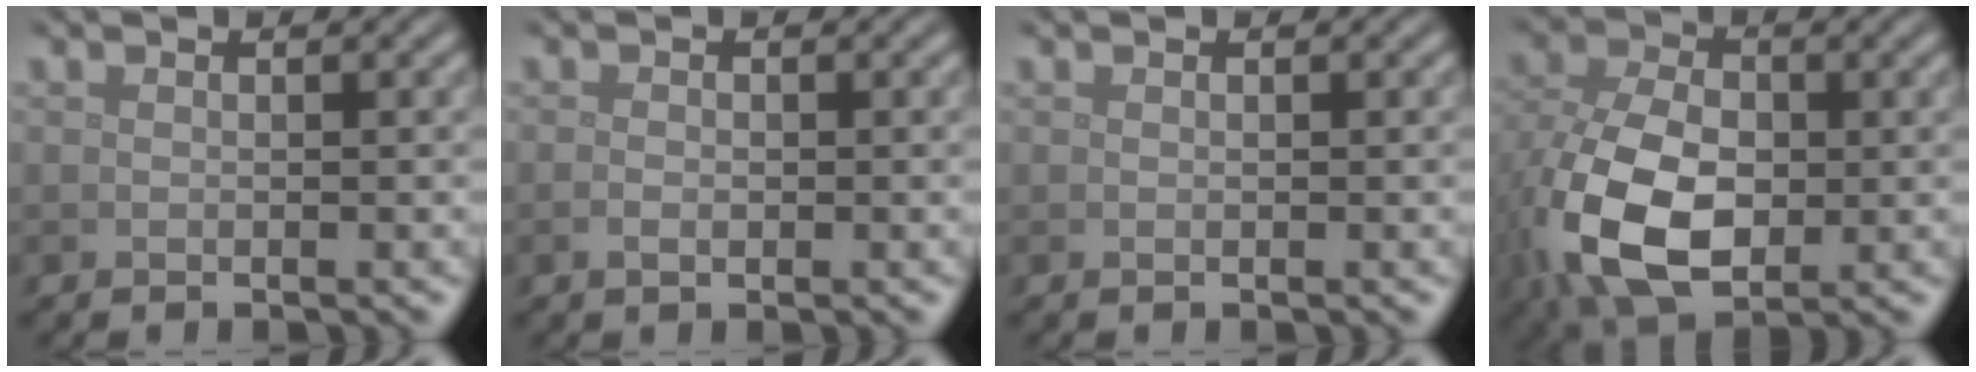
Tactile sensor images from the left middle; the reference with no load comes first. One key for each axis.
{"total": 0.9, "fx": -0.2, "fy": 0.5, "fz": 0.6, "tx": -0.014, "ty": -0.002, "tz": -0.004}
{"total": 0.0}
{"total": 10.7, "fx": -2.1, "fy": 6.9, "fz": 7.9, "tx": -0.192, "ty": -0.019, "tz": -0.041}